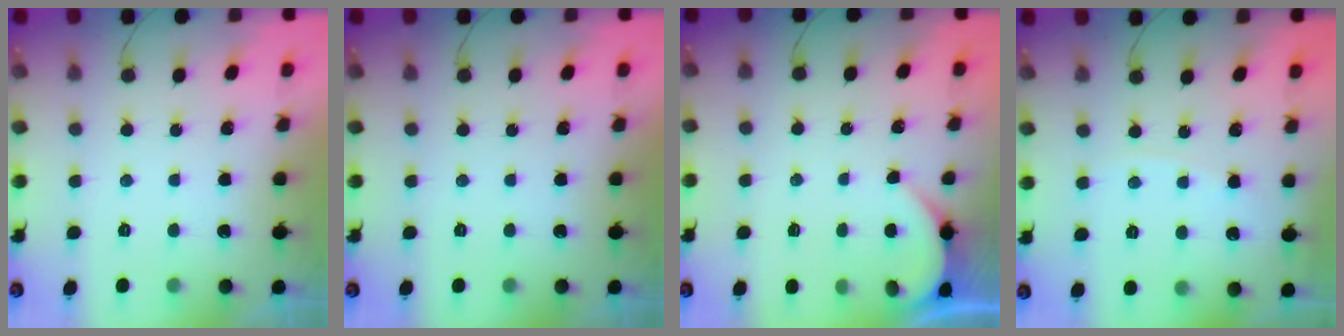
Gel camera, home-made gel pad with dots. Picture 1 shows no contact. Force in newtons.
{"total": 0.0}
{"total": 1.3, "press": 1.3, "slide": 0.1}
{"total": 2.6, "press": 2.6, "slide": 0.2}